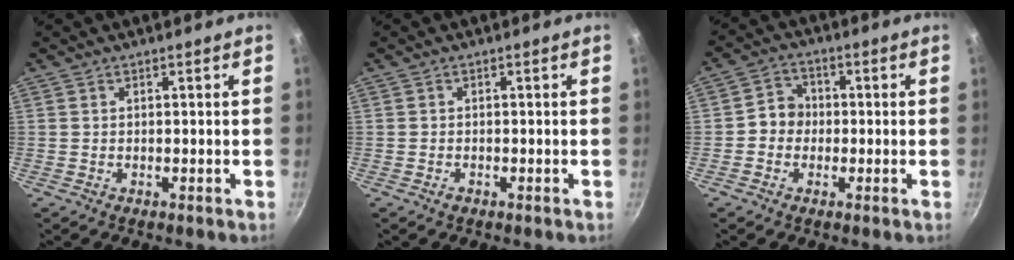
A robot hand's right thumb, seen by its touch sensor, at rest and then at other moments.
{"total": 0.9, "force": [-0.6, 0.5, 0.3], "torque": [-0.006, 0.001, -0.012]}
{"total": 5.0, "force": [-0.6, 4.5, 2.0], "torque": [-0.002, 0.015, -0.023]}